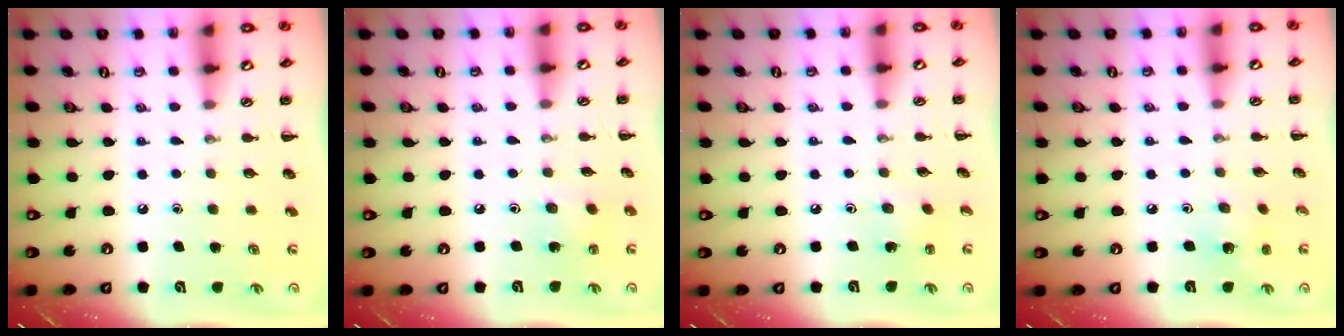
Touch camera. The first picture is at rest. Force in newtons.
{"total": 2.5, "press": 2.4, "slide": 0.8}
{"total": 1.6, "press": 1.4, "slide": 0.7}
{"total": 1.8, "press": 1.7, "slide": 0.5}